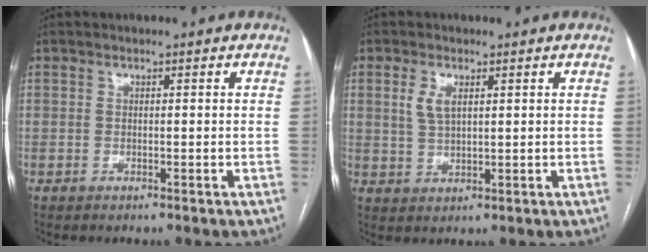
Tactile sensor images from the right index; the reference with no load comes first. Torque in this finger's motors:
{"motor_torque": [0.34, 0.33, 0.07, 0.03]}